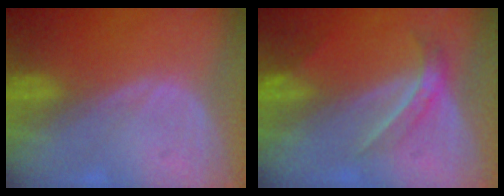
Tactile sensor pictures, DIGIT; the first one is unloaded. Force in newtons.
{"total": 4.6, "press": 4.0, "slide": 2.3}